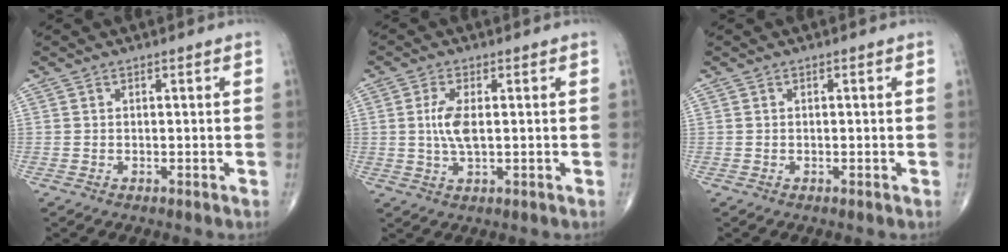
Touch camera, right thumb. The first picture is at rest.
{"total": 5.2, "force": [0.4, 1.9, 4.8], "torque": [-0.105, -0.004, 0.007]}
{"total": 0.0}